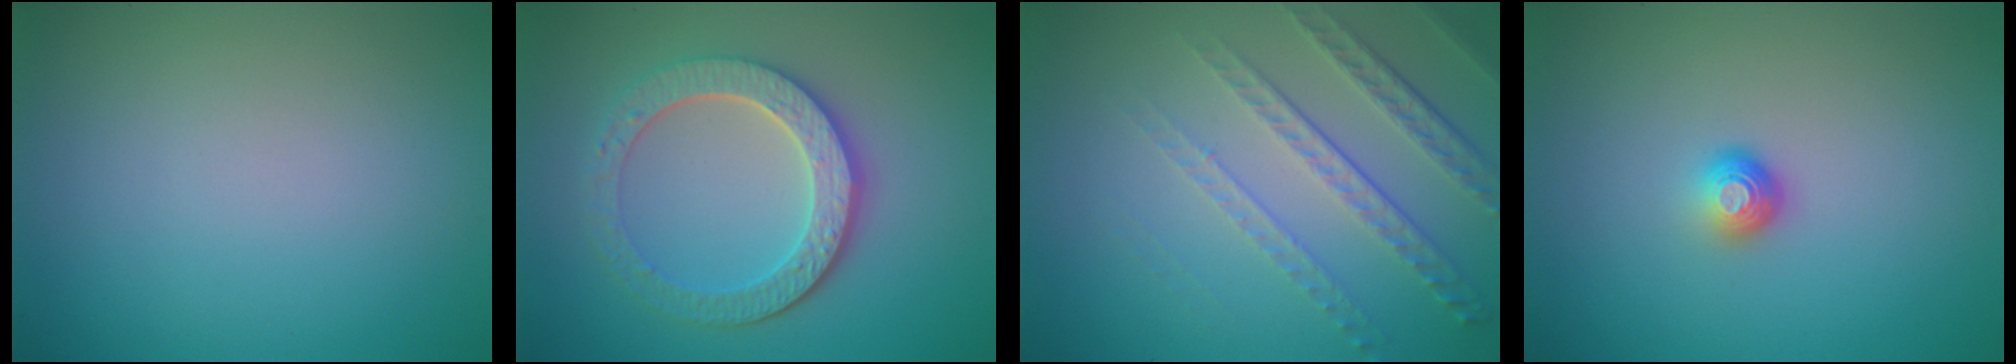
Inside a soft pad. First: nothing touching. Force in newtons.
{"total": 4.9, "press": 4.3, "slide": 2.4}
{"total": 5.0, "press": 3.2, "slide": 3.8}
{"total": 1.6, "press": 1.1, "slide": 1.2}